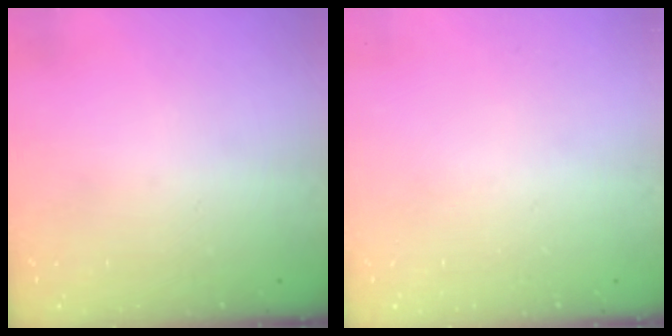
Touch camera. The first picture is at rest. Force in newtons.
{"total": 0.0}